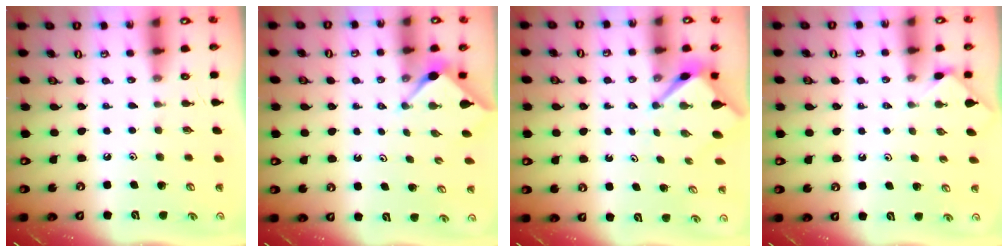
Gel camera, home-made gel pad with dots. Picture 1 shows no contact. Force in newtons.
{"total": 2.8, "press": 2.8, "slide": 0.4}
{"total": 3.2, "press": 3.2, "slide": 0.2}
{"total": 3.0, "press": 2.9, "slide": 0.4}